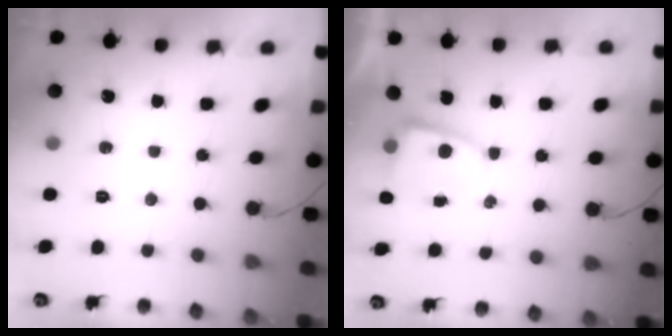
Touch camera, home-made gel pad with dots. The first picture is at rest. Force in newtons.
{"total": 2.6, "press": 2.6, "slide": 0.3}